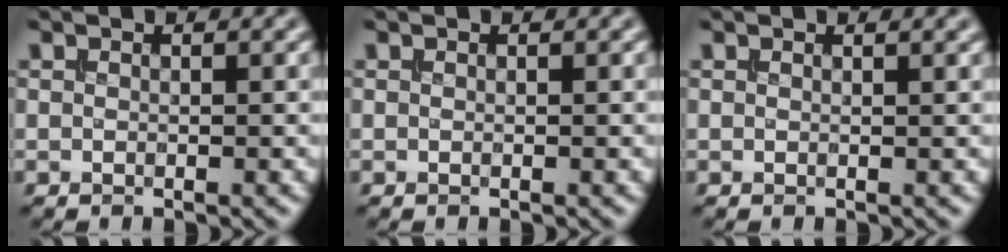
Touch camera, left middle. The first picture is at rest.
{"total": 0.0}
{"total": 1.1, "force": [0.8, 0.4, 0.7], "torque": [-0.007, 0.001, 0.004]}